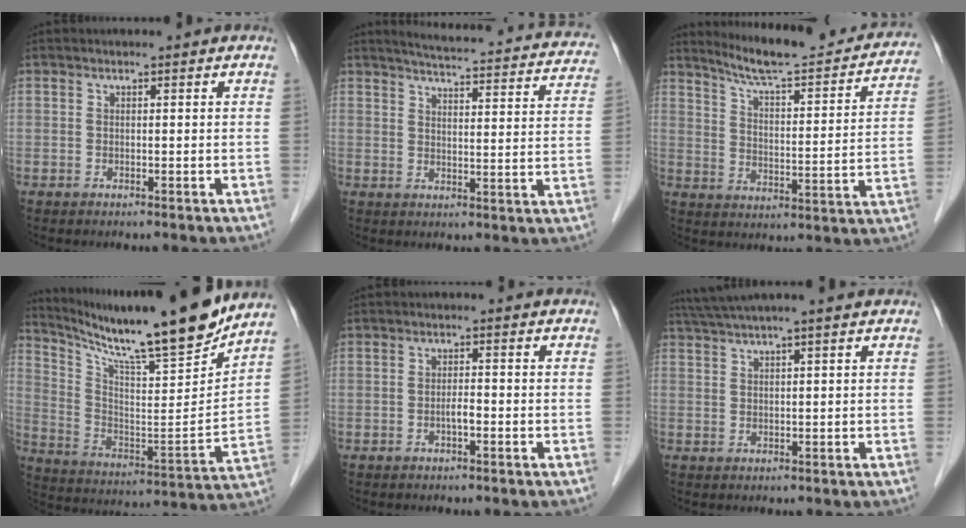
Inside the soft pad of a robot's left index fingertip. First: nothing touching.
{"total": 22.1, "force": [20.2, 3.3, 8.2], "torque": [-0.105, -0.033, 0.229]}
{"total": 19.9, "force": [18.1, 2.1, 8.1], "torque": [-0.115, -0.031, 0.239]}
{"total": 21.2, "force": [18.2, 0.1, 10.9], "torque": [-0.191, -0.041, 0.292]}
{"total": 1.6, "force": [-0.9, 0.2, 1.3], "torque": [-0.023, -0.001, -0.015]}
{"total": 6.2, "force": [5.1, -1.3, 3.3], "torque": [-0.055, 0.027, 0.085]}